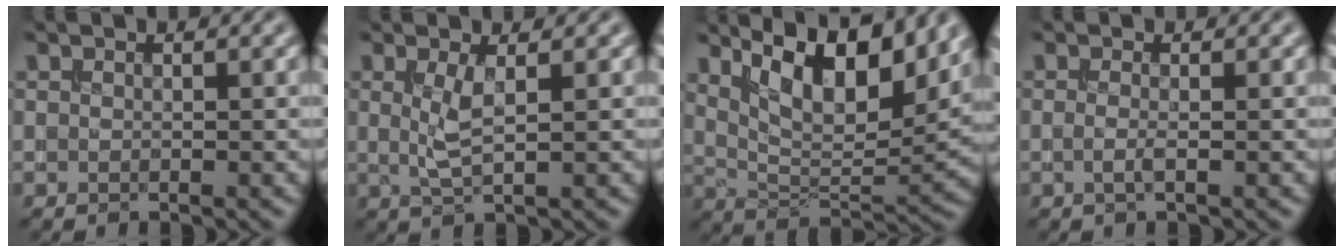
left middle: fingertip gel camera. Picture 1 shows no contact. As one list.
[{"total": 2.3, "force": [0.4, 0.4, 2.2], "torque": [-0.048, -0.005, 0.011]}, {"total": 10.3, "force": [5.6, 3.9, 7.8], "torque": [-0.128, 0.001, 0.096]}, {"total": 1.1, "force": [-0.4, 0.2, 1.0], "torque": [-0.020, -0.006, -0.010]}]